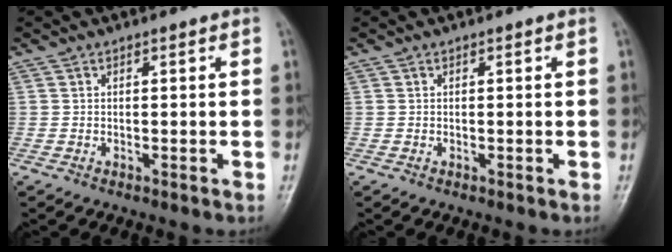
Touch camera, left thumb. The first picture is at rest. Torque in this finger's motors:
{"motor_torque": [-0.36, 0.00, -0.03, 0.12, -0.05]}